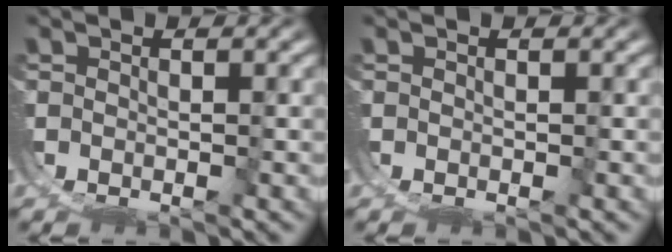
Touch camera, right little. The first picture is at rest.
{"total": 0.0}